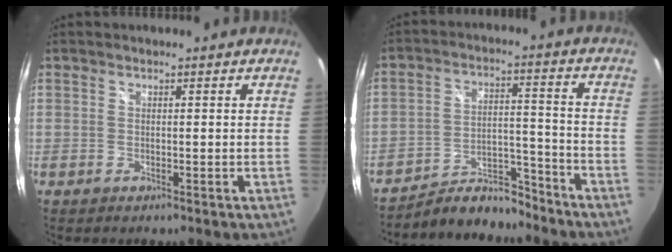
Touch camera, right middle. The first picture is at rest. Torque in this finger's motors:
{"motor_torque": [0.17, -0.68, -0.08, 0.00]}